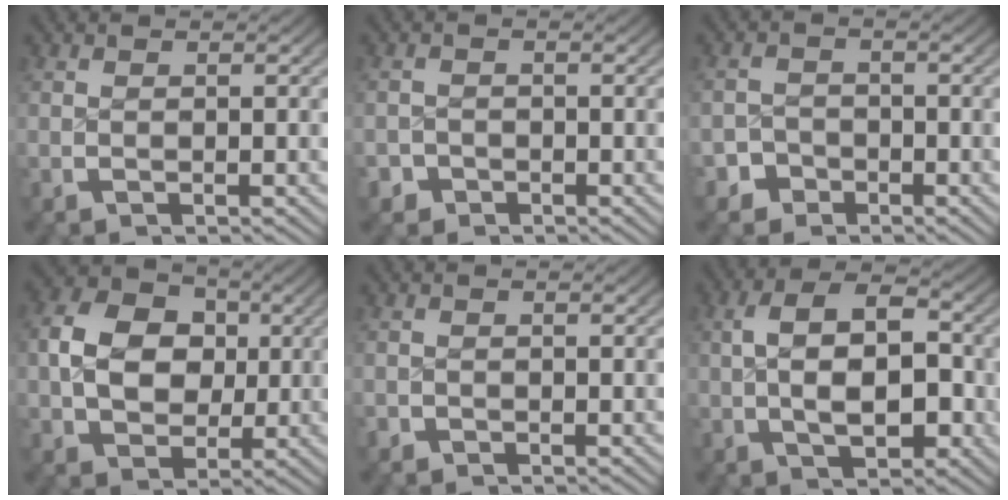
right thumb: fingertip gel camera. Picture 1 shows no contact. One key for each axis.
{"total": 2.1, "fx": -1.7, "fy": 1.3, "fz": -0.2, "tx": 0.005, "ty": -0.013, "tz": -0.027}
{"total": 3.1, "fx": -2.4, "fy": 1.9, "fz": 0.0, "tx": 0.010, "ty": -0.013, "tz": -0.041}
{"total": 9.0, "fx": 0.6, "fy": 7.0, "fz": 5.7, "tx": -0.115, "ty": -0.022, "tz": 0.021}
{"total": 0.7, "fx": -0.6, "fy": 0.4, "fz": -0.1, "tx": 0.000, "ty": -0.005, "tz": -0.012}
{"total": 9.0, "fx": 0.3, "fy": 5.7, "fz": 7.0, "tx": -0.112, "ty": -0.012, "tz": 0.007}